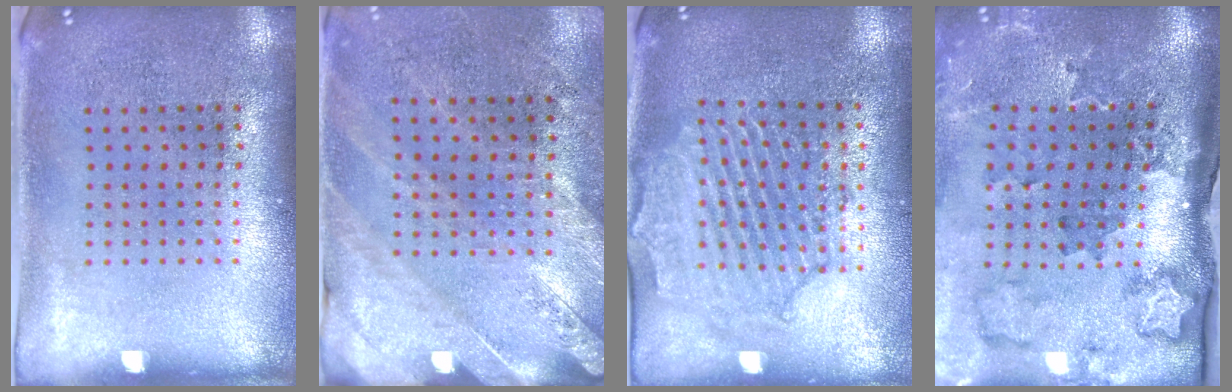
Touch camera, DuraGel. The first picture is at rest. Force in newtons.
{"total": 2.5, "press": 2.3, "slide": 1.0}
{"total": 2.1, "press": 2.0, "slide": 0.6}
{"total": 2.3, "press": 2.0, "slide": 1.2}